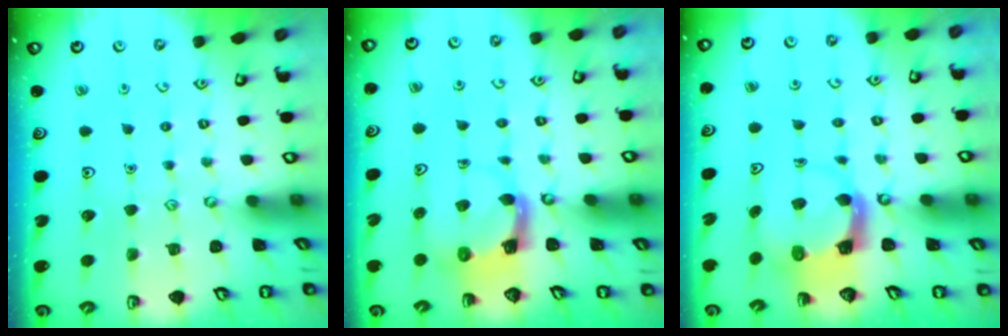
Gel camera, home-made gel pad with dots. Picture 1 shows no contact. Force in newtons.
{"total": 3.7, "press": 3.7, "slide": 0.6}
{"total": 3.7, "press": 3.6, "slide": 0.5}